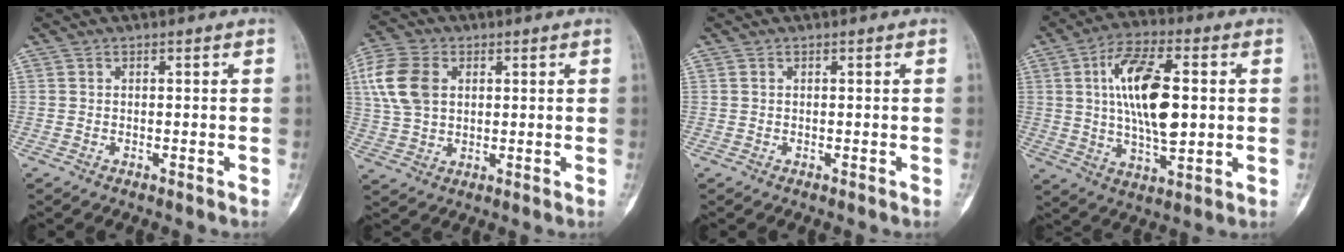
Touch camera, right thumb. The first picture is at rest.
{"total": 10.7, "force": [2.5, 7.5, 7.2], "torque": [-0.148, 0.007, 0.047]}
{"total": 0.0}
{"total": 16.3, "force": [2.1, 7.2, 14.4], "torque": [-0.243, 0.000, 0.037]}